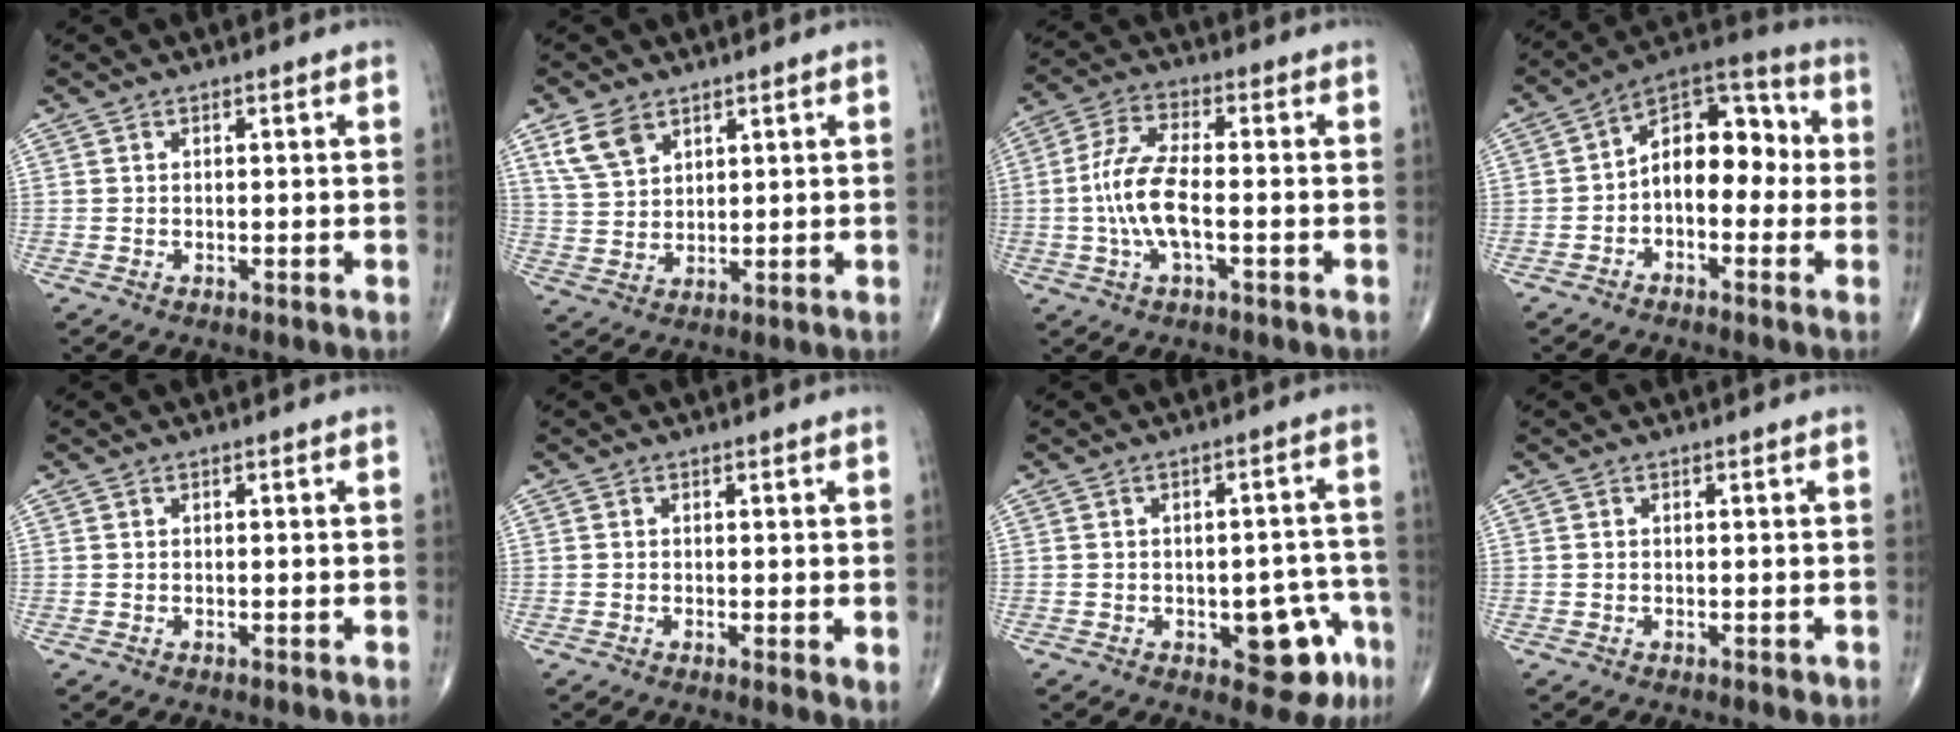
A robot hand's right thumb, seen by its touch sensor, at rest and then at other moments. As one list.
[{"total": 6.6, "force": [4.0, 4.0, 3.4], "torque": [-0.057, -0.015, 0.087]}, {"total": 9.7, "force": [-1.6, 3.5, 9.0], "torque": [-0.199, 0.020, -0.034]}, {"total": 13.0, "force": [-0.8, 7.9, 10.3], "torque": [-0.121, 0.047, -0.030]}, {"total": 0.0}, {"total": 2.4, "force": [0.0, 0.7, 2.3], "torque": [-0.036, -0.009, -0.004]}, {"total": 9.5, "force": [-4.0, 4.9, 7.0], "torque": [-0.047, 0.027, -0.042]}, {"total": 0.6, "force": [-0.2, 0.4, 0.4], "torque": [-0.004, 0.000, -0.002]}]